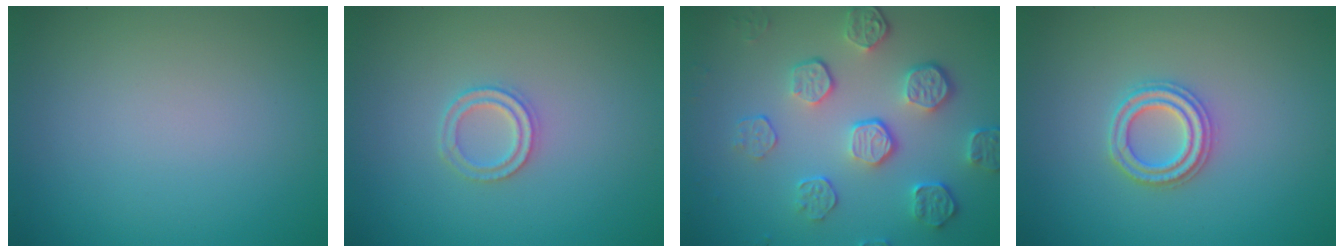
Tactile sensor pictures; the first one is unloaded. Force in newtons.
{"total": 2.0, "press": 1.9, "slide": 0.4}
{"total": 5.6, "press": 4.0, "slide": 3.9}
{"total": 2.4, "press": 2.4, "slide": 0.4}